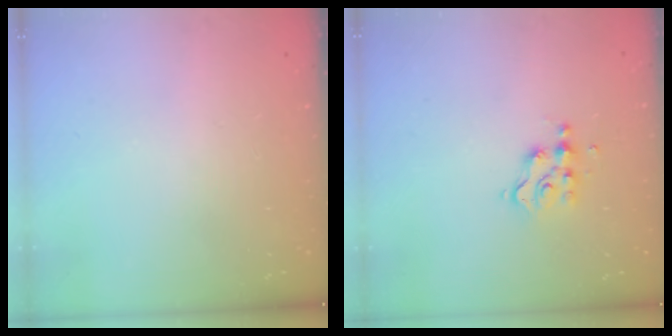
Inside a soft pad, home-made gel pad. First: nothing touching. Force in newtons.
{"total": 5.4, "press": 5.4, "slide": 0.4}